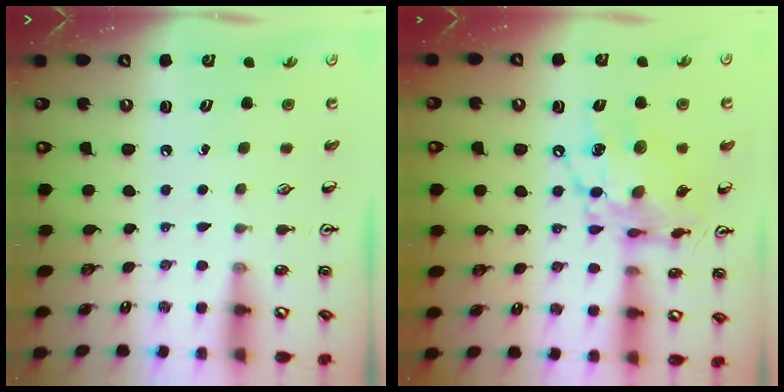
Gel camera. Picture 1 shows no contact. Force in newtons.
{"total": 14.8, "press": 14.7, "slide": 1.3}